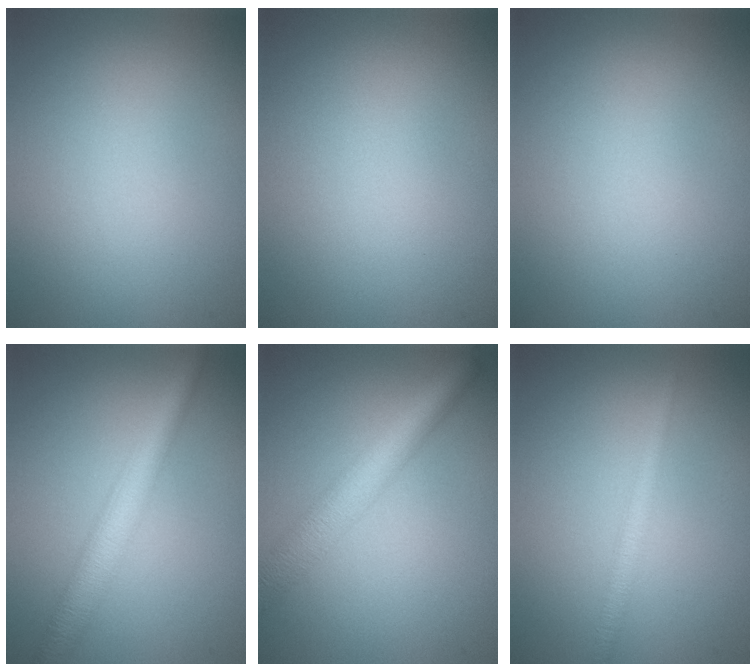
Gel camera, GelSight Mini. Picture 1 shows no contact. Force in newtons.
{"total": 0.0}
{"total": 0.0}
{"total": 4.5, "press": 4.5, "slide": 0.1}
{"total": 5.3, "press": 5.3, "slide": 0.2}
{"total": 1.9, "press": 1.9, "slide": 0.0}